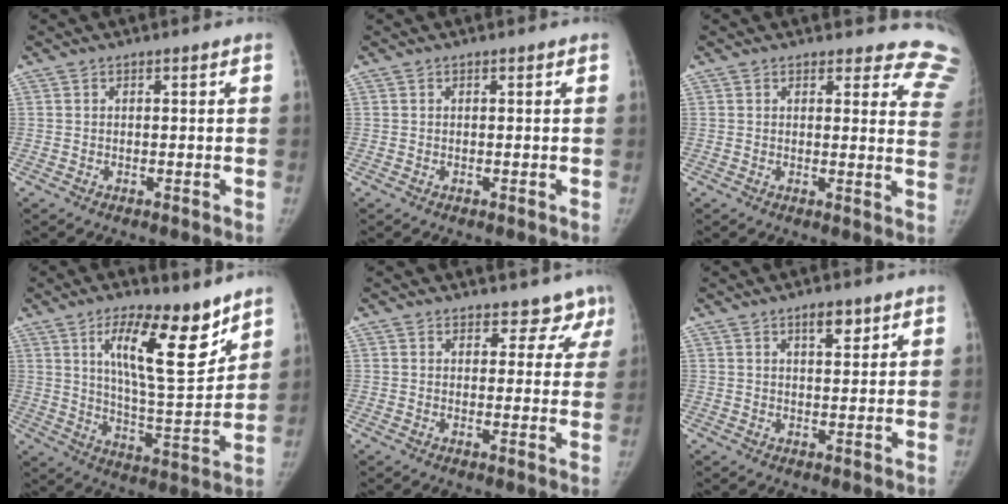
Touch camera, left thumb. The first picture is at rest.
{"total": 0.0}
{"total": 13.0, "force": [12.4, 3.7, 0.6], "torque": [0.058, -0.110, 0.092]}
{"total": 17.1, "force": [9.9, 5.5, 12.8], "torque": [-0.169, -0.070, 0.173]}
{"total": 6.6, "force": [5.6, 3.3, 0.9], "torque": [0.036, -0.026, 0.054]}
{"total": 4.1, "force": [2.5, 1.7, 2.8], "torque": [-0.030, -0.015, 0.041]}